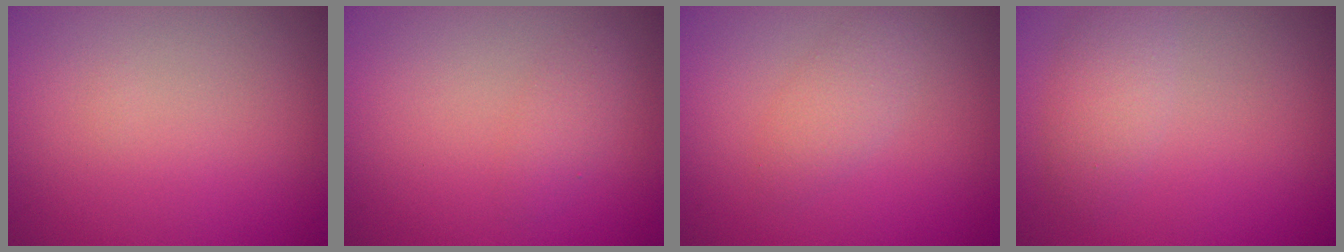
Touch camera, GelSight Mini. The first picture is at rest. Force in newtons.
{"total": 1.2, "press": 1.2, "slide": 0.0}
{"total": 1.8, "press": 1.8, "slide": 0.1}
{"total": 2.6, "press": 2.6, "slide": 0.1}